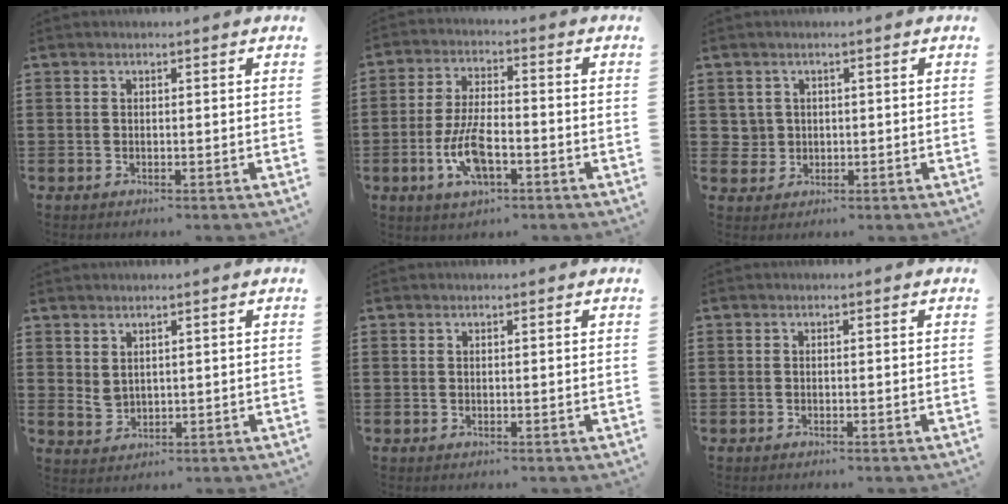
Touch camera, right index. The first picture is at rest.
{"total": 8.4, "force": [-2.9, 3.5, 7.0], "torque": [-0.161, -0.007, -0.058]}
{"total": 2.2, "force": [0.4, 2.2, 0.3], "torque": [-0.015, 0.010, 0.007]}
{"total": 2.1, "force": [1.5, 1.1, 0.9], "torque": [-0.022, 0.003, 0.030]}
{"total": 0.0}
{"total": 0.0}